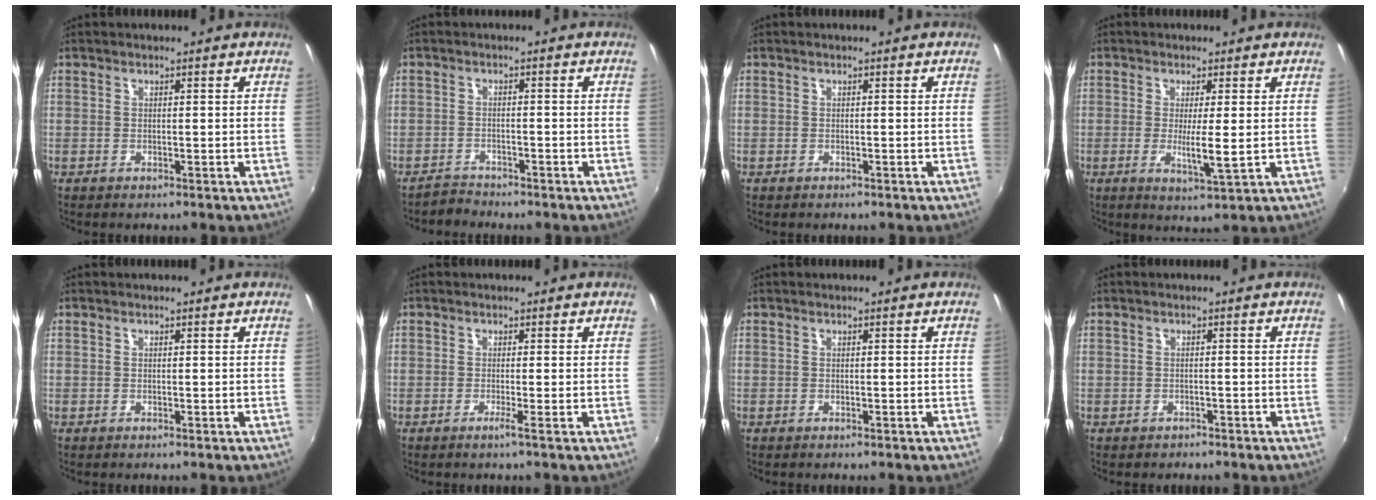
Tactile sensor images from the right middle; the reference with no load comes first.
{"total": 2.7, "force": [-2.5, 0.8, -0.1], "torque": [-0.008, 0.002, -0.049]}
{"total": 0.7, "force": [-0.5, 0.4, 0.1], "torque": [-0.005, -0.002, -0.008]}
{"total": 4.5, "force": [-0.2, 0.1, 4.5], "torque": [-0.083, -0.014, -0.004]}
{"total": 0.0}
{"total": 1.0, "force": [-0.5, -0.5, 0.7], "torque": [-0.010, -0.006, -0.013]}
{"total": 0.0}
{"total": 1.7, "force": [-1.1, 1.3, 0.1], "torque": [-0.008, 0.001, -0.015]}